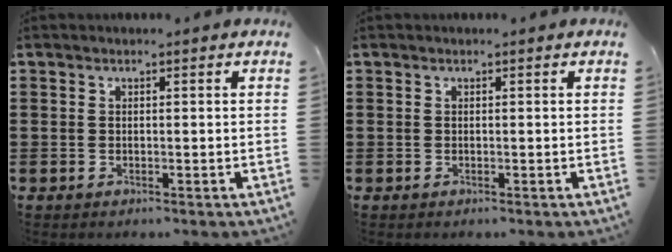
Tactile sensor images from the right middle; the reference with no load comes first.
{"total": 0.0}